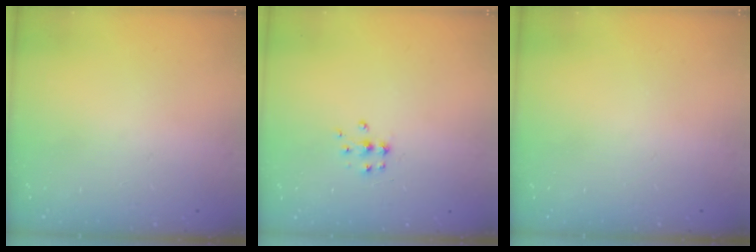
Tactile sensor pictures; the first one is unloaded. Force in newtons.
{"total": 5.7, "press": 5.6, "slide": 0.4}
{"total": 0.0}